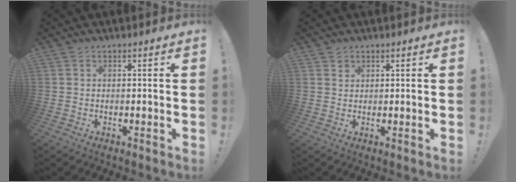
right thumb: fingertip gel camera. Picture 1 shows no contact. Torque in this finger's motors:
{"motor_torque": [-0.20, 0.06, -0.20, 0.13, -0.02]}